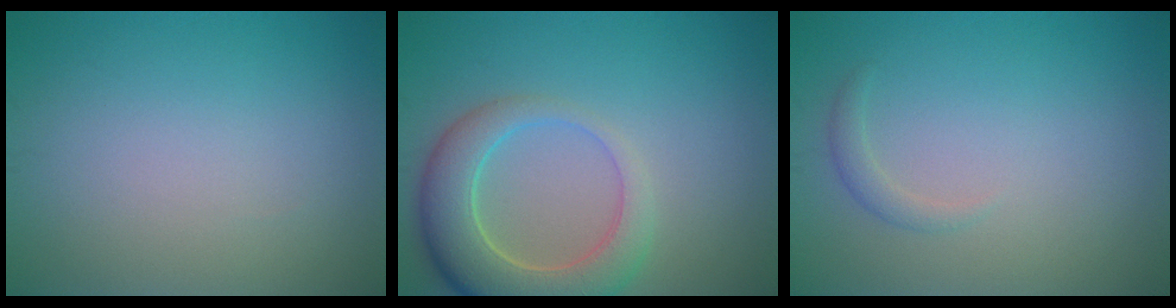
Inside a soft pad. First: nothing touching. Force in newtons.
{"total": 6.5, "press": 6.4, "slide": 0.7}
{"total": 1.1, "press": 1.1, "slide": 0.0}